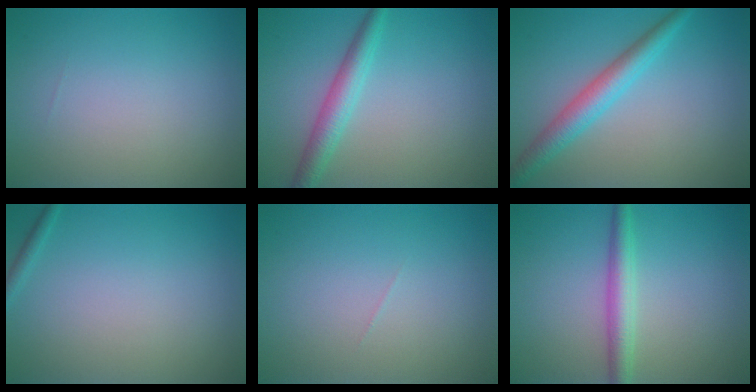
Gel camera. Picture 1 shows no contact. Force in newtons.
{"total": 3.1, "press": 3.1, "slide": 0.1}
{"total": 3.7, "press": 3.7, "slide": 0.1}
{"total": 0.8, "press": 0.8, "slide": 0.0}
{"total": 0.0}
{"total": 3.0, "press": 3.0, "slide": 0.1}